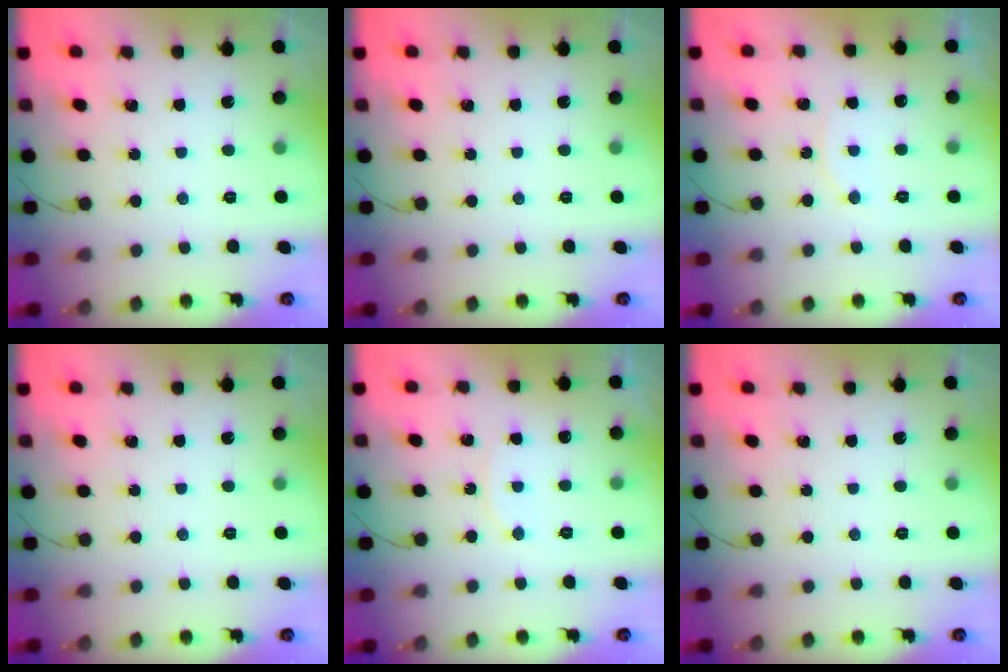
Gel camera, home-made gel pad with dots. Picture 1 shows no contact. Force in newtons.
{"total": 0.0}
{"total": 4.2, "press": 4.2, "slide": 0.4}
{"total": 0.0}
{"total": 5.3, "press": 5.3, "slide": 0.4}
{"total": 0.0}